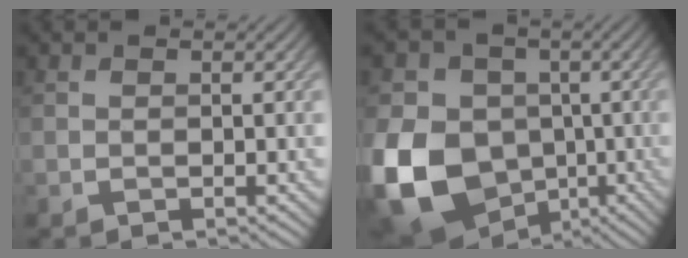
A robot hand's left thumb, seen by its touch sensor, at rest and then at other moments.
{"total": 18.5, "force": [-4.5, 15.3, 9.5], "torque": [-0.245, -0.026, -0.100]}